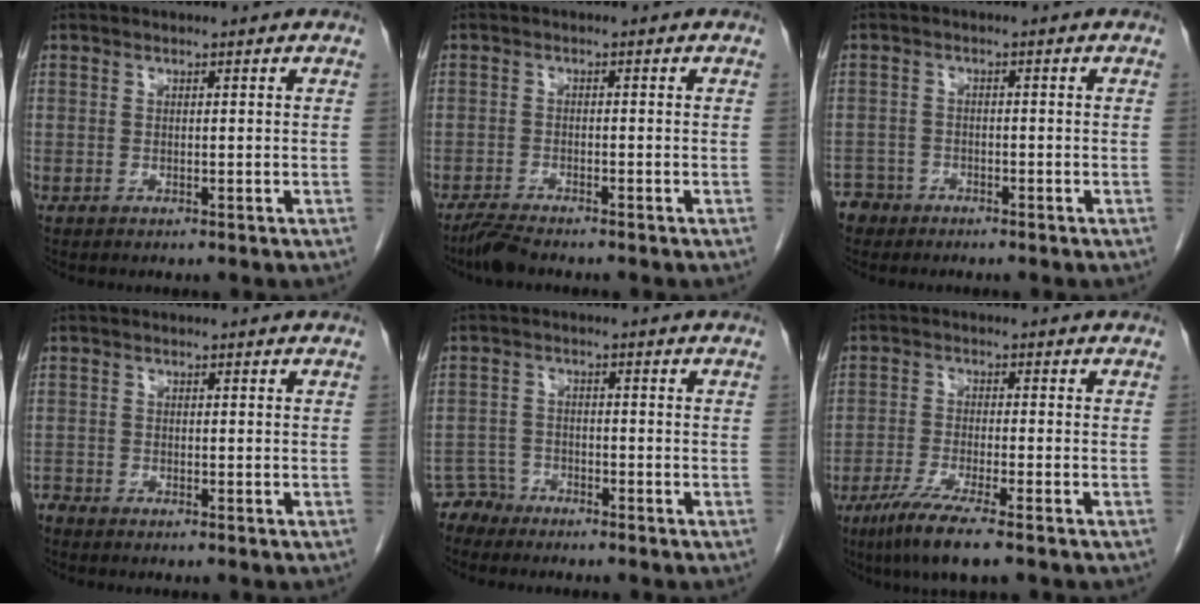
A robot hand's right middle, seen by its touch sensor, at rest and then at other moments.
{"total": 2.9, "force": [-2.6, 0.1, 1.2], "torque": [-0.031, -0.011, -0.052]}
{"total": 3.0, "force": [-2.4, 1.8, -0.6], "torque": [0.012, 0.006, -0.047]}
{"total": 1.0, "force": [-1.0, 0.0, -0.1], "torque": [0.003, -0.003, -0.020]}
{"total": 2.8, "force": [-2.6, 0.8, -0.9], "torque": [0.021, -0.002, -0.050]}
{"total": 7.6, "force": [-5.2, -0.1, 5.5], "torque": [-0.103, -0.022, -0.092]}